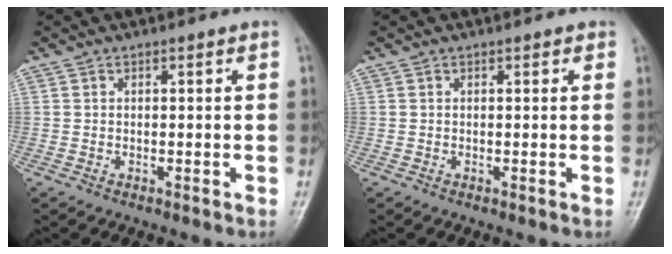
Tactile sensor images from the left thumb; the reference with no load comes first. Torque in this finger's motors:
{"motor_torque": [-0.11, 0.01, 0.00, -0.11, 0.03]}